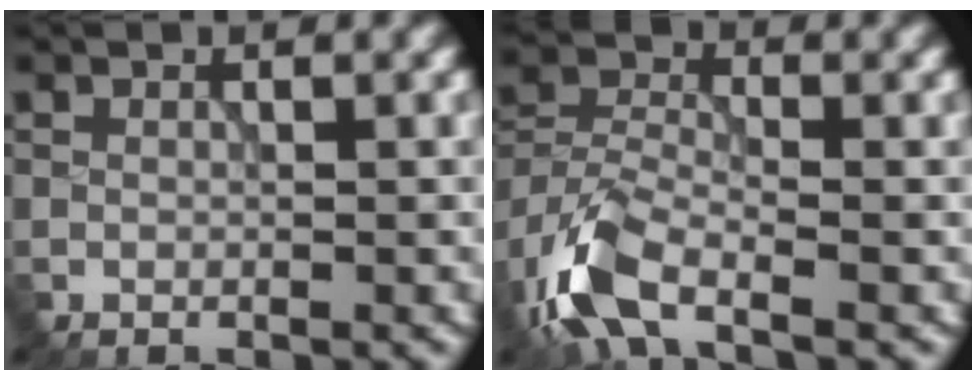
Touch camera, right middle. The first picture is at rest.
{"total": 6.8, "force": [-4.0, 3.0, 4.6], "torque": [-0.099, -0.003, -0.093]}